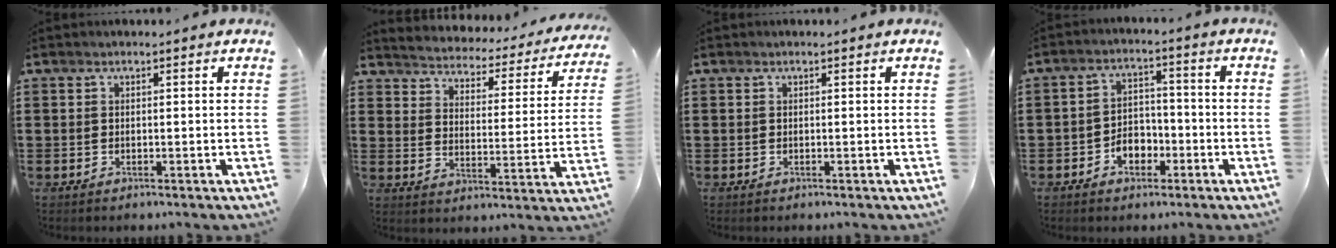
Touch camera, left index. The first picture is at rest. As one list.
[{"total": 2.6, "force": [2.6, -0.1, -0.1], "torque": [-0.020, -0.034, 0.033]}, {"total": 0.0}, {"total": 4.2, "force": [-2.5, 2.8, 2.0], "torque": [-0.039, 0.009, -0.049]}]